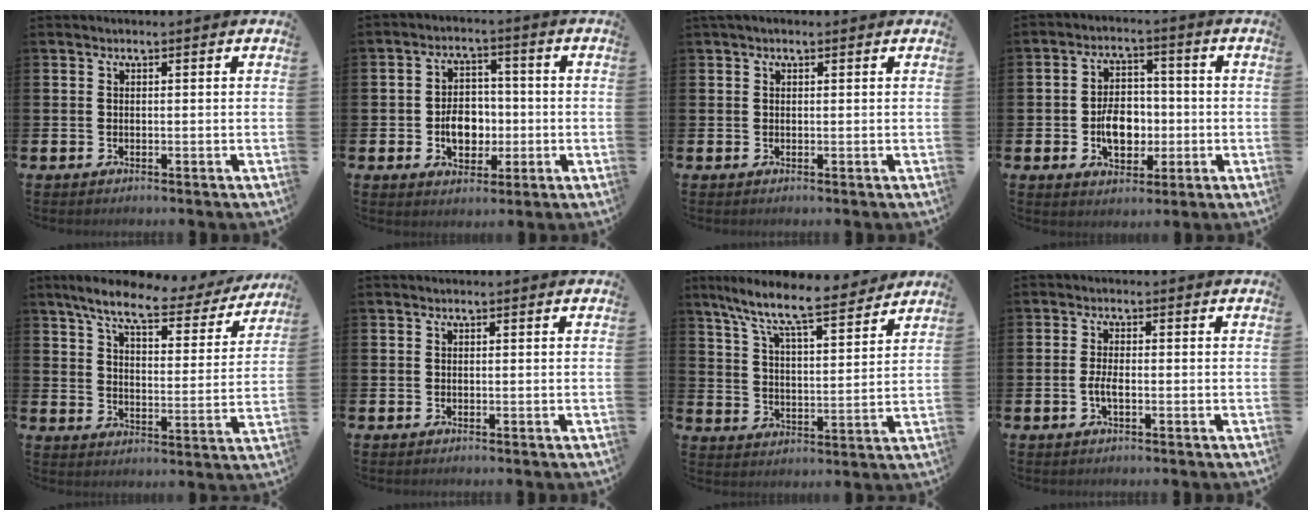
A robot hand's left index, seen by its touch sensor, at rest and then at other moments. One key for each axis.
{"total": 5.6, "fx": -1.0, "fy": 4.2, "fz": 3.5, "tx": -0.046, "ty": 0.002, "tz": -0.025}
{"total": 0.7, "fx": 0.5, "fy": 0.3, "fz": 0.4, "tx": 0.001, "ty": 0.001, "tz": 0.005}
{"total": 6.0, "fx": -1.1, "fy": 4.3, "fz": 4.1, "tx": -0.062, "ty": 0.006, "tz": -0.025}
{"total": 8.1, "fx": 6.8, "fy": 1.8, "fz": 4.0, "tx": -0.095, "ty": -0.039, "tz": 0.111}
{"total": 0.0}
{"total": 9.3, "fx": 8.3, "fy": 1.1, "fz": 4.0, "tx": -0.109, "ty": -0.056, "tz": 0.142}
{"total": 2.1, "fx": -0.7, "fy": 0.8, "fz": 1.9, "tx": -0.033, "ty": 0.002, "tz": -0.015}